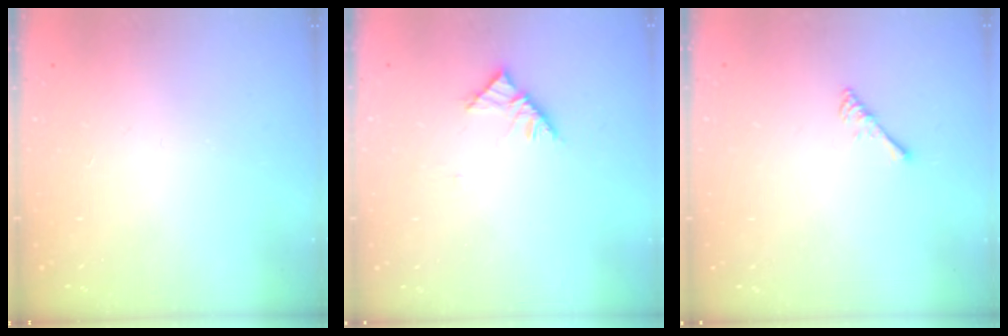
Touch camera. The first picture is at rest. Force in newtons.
{"total": 4.5, "press": 4.3, "slide": 1.0}
{"total": 2.5, "press": 2.5, "slide": 0.4}